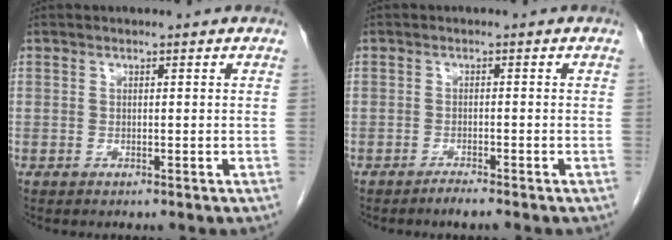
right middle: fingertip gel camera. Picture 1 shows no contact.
{"total": 1.6, "force": [-1.4, -0.2, 0.7], "torque": [-0.019, -0.003, -0.026]}